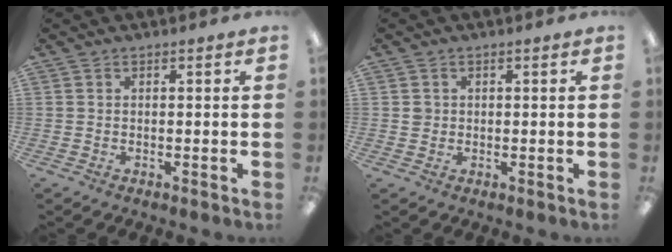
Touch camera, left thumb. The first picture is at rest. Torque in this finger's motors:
{"motor_torque": [-0.19, -0.19, -0.17, 0.09, 0.00]}